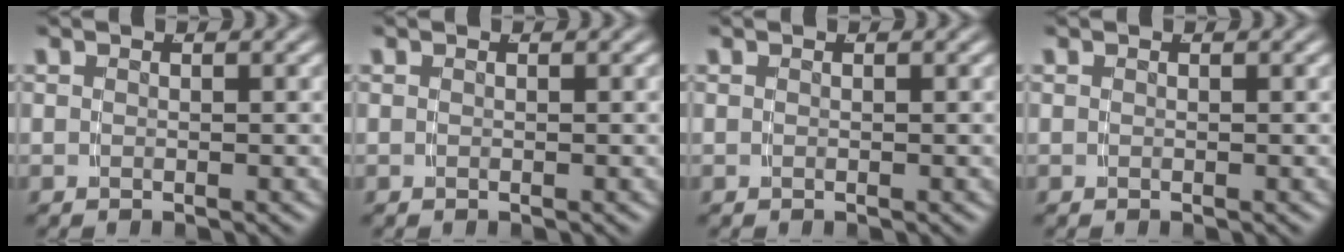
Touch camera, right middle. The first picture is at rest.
{"total": 0.0}
{"total": 0.0}
{"total": 0.0}